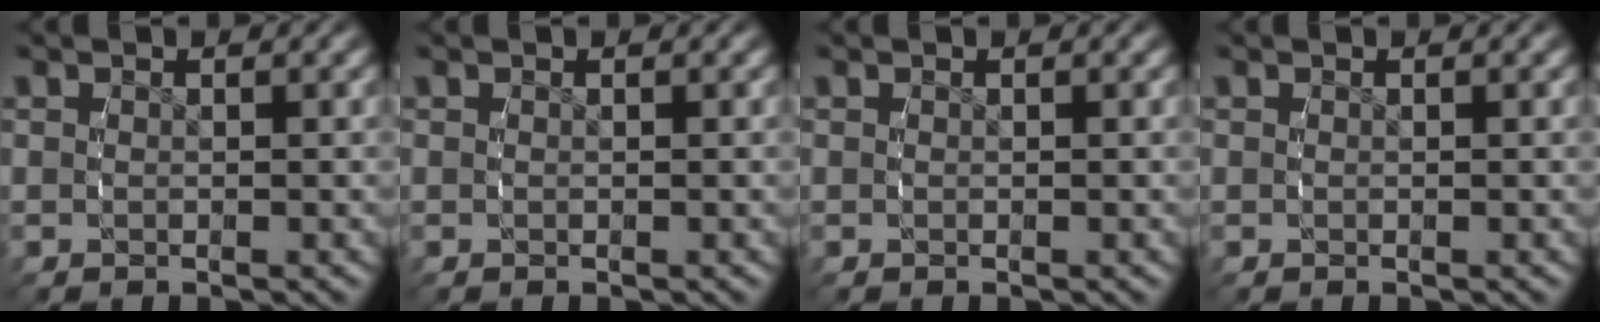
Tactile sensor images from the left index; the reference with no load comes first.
{"total": 0.0}
{"total": 0.0}
{"total": 0.0}